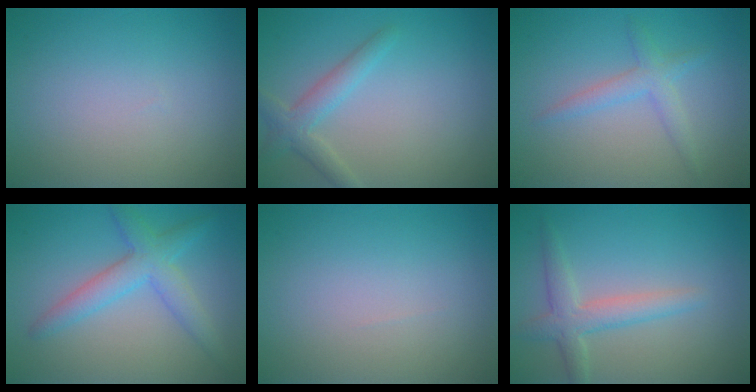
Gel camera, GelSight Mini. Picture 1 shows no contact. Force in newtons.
{"total": 2.5, "press": 2.5, "slide": 0.1}
{"total": 2.2, "press": 2.2, "slide": 0.2}
{"total": 3.9, "press": 3.9, "slide": 0.2}
{"total": 0.0}
{"total": 2.9, "press": 2.9, "slide": 0.1}